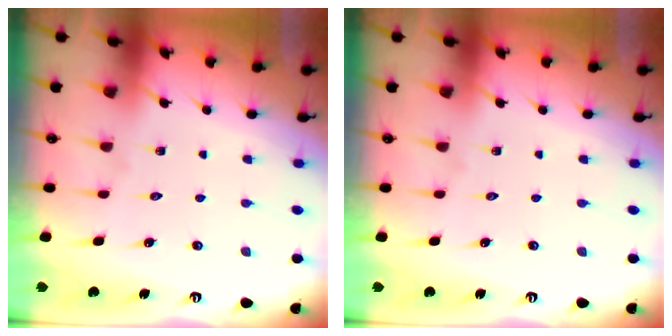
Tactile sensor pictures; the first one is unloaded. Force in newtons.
{"total": 0.0}